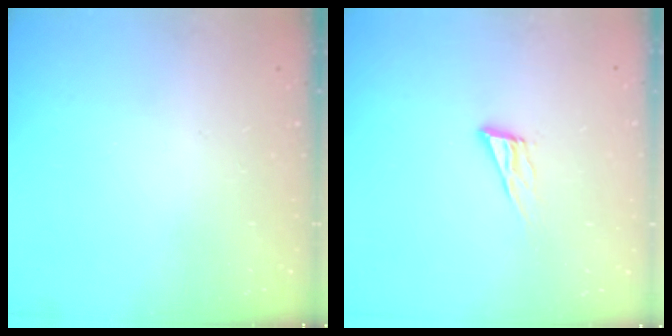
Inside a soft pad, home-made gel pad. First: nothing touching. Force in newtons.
{"total": 8.6, "press": 8.2, "slide": 2.5}